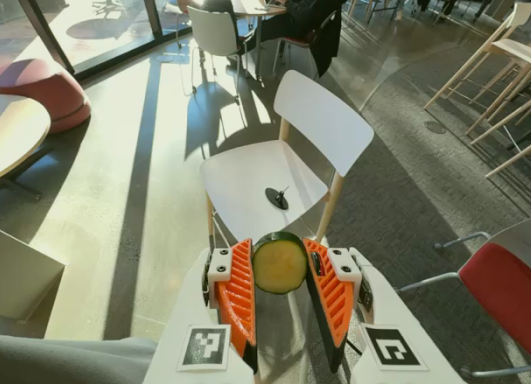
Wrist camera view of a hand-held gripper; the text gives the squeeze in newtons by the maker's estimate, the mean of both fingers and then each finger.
{"total": 9.5, "left": 9.8, "right": 9.3}